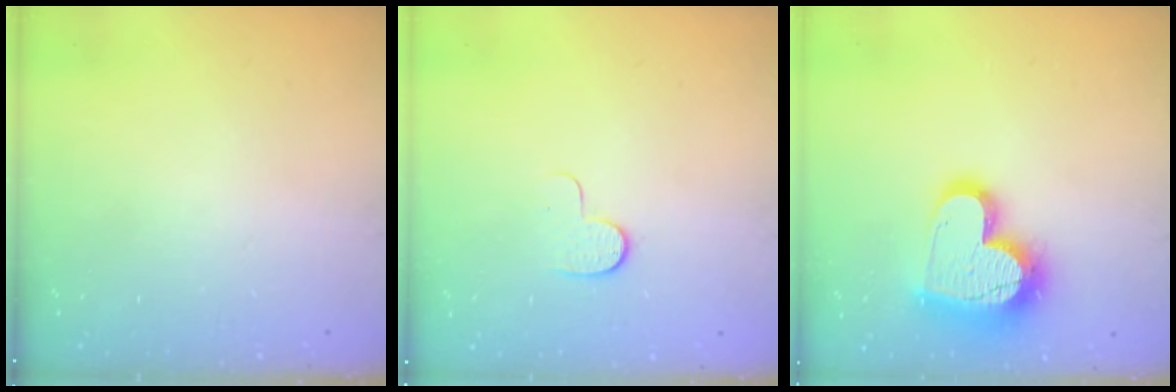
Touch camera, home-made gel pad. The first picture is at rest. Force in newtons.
{"total": 5.7, "press": 5.7, "slide": 0.6}
{"total": 19.6, "press": 19.6, "slide": 1.8}